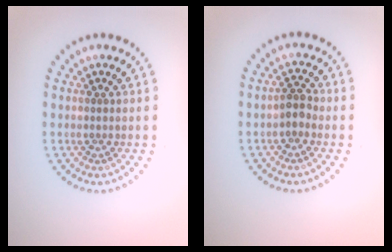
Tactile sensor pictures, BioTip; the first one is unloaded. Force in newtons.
{"total": 1.4, "press": 1.4, "slide": 0.5}